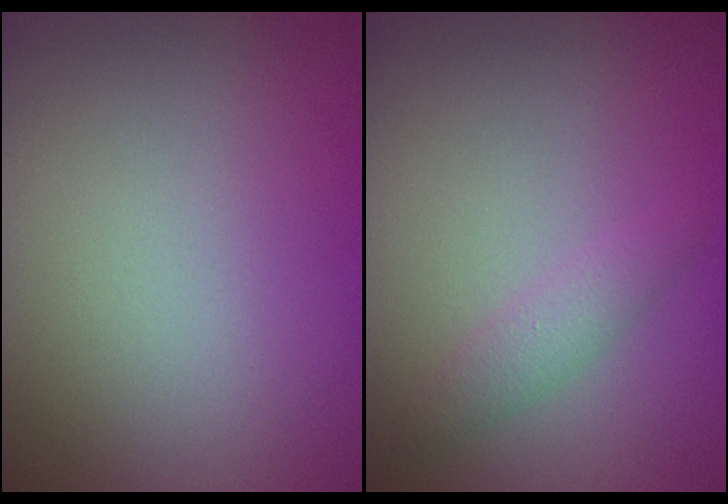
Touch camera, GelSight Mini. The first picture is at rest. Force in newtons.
{"total": 1.7, "press": 1.7, "slide": 0.0}